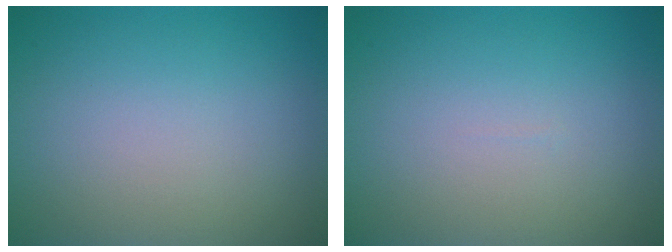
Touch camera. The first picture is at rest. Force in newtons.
{"total": 0.0}